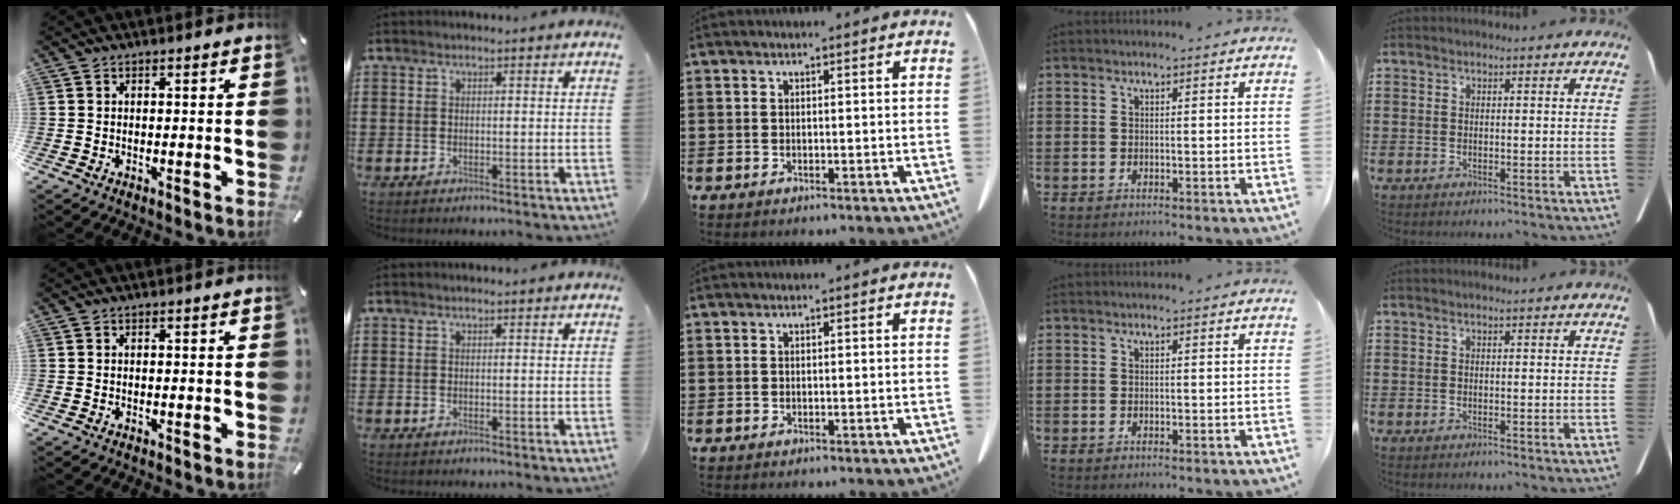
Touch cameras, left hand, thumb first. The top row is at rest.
{}